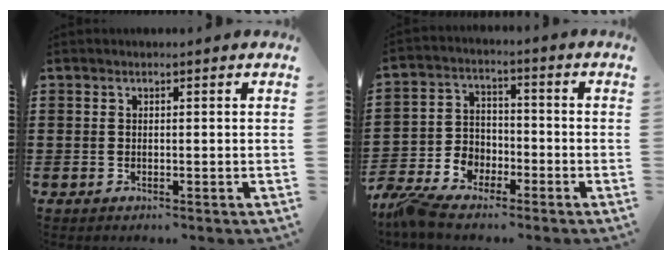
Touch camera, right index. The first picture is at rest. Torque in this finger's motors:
{"motor_torque": [-0.75, 0.76, 0.10, 0.03]}